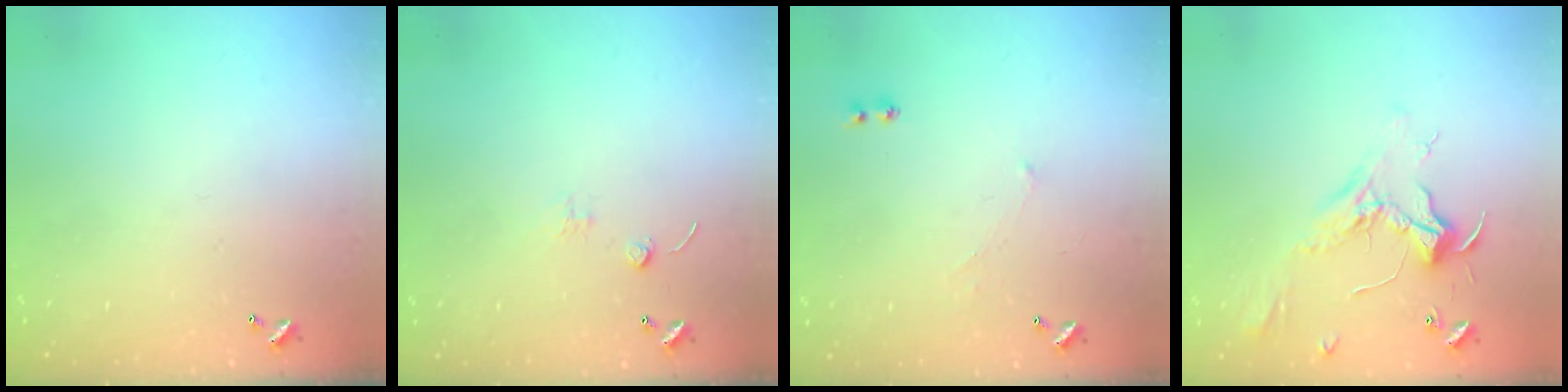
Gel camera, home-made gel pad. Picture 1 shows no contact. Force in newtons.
{"total": 0.0}
{"total": 1.2, "press": 1.1, "slide": 0.5}
{"total": 2.4, "press": 2.3, "slide": 0.7}